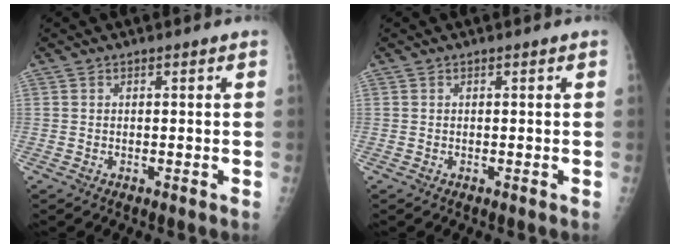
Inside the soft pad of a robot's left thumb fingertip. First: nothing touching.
{"total": 0.0}